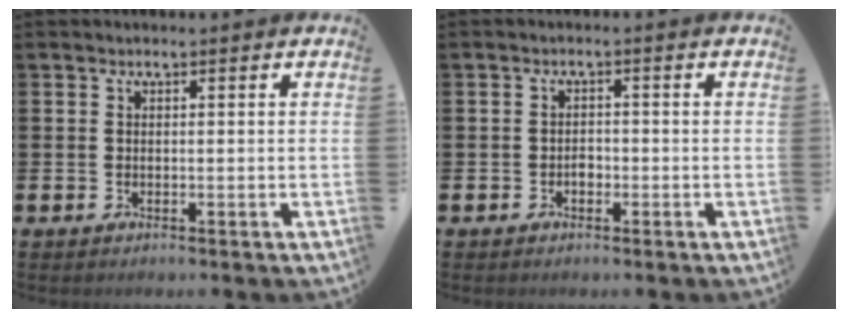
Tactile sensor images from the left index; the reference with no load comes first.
{"total": 1.4, "force": [-0.6, 1.0, 0.7], "torque": [-0.014, 0.002, -0.012]}